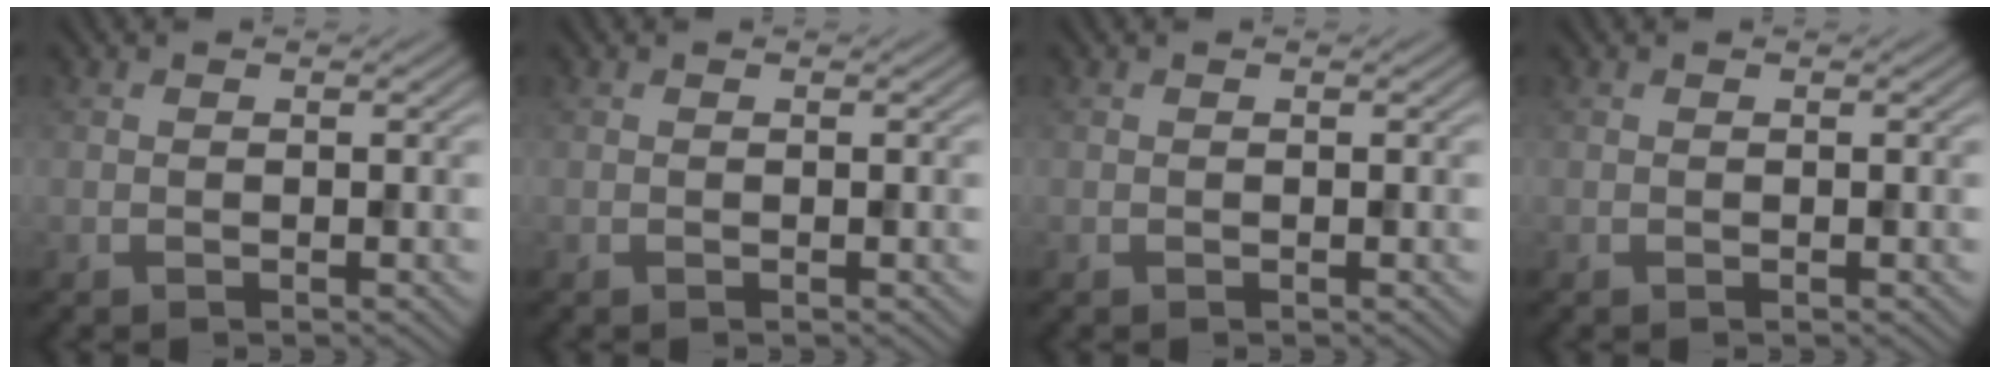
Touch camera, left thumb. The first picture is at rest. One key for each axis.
{"total": 0.0}
{"total": 0.0}
{"total": 0.0}